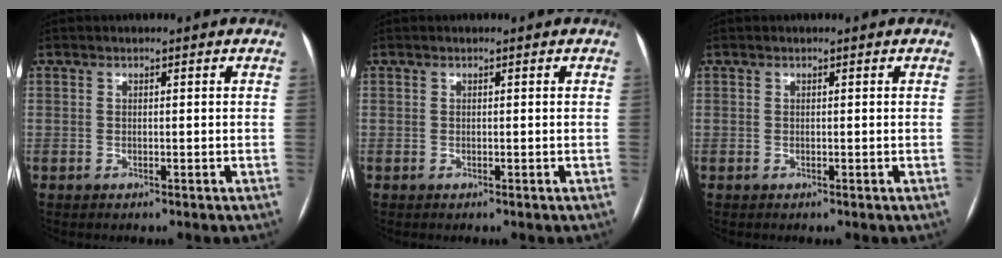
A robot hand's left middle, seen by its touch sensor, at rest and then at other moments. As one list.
[{"total": 0.0}, {"total": 0.0}]